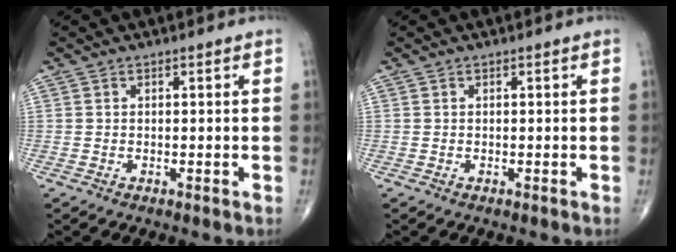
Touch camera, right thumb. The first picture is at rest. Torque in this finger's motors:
{"motor_torque": [-0.04, 0.04, -0.03, 0.03, 0.01]}